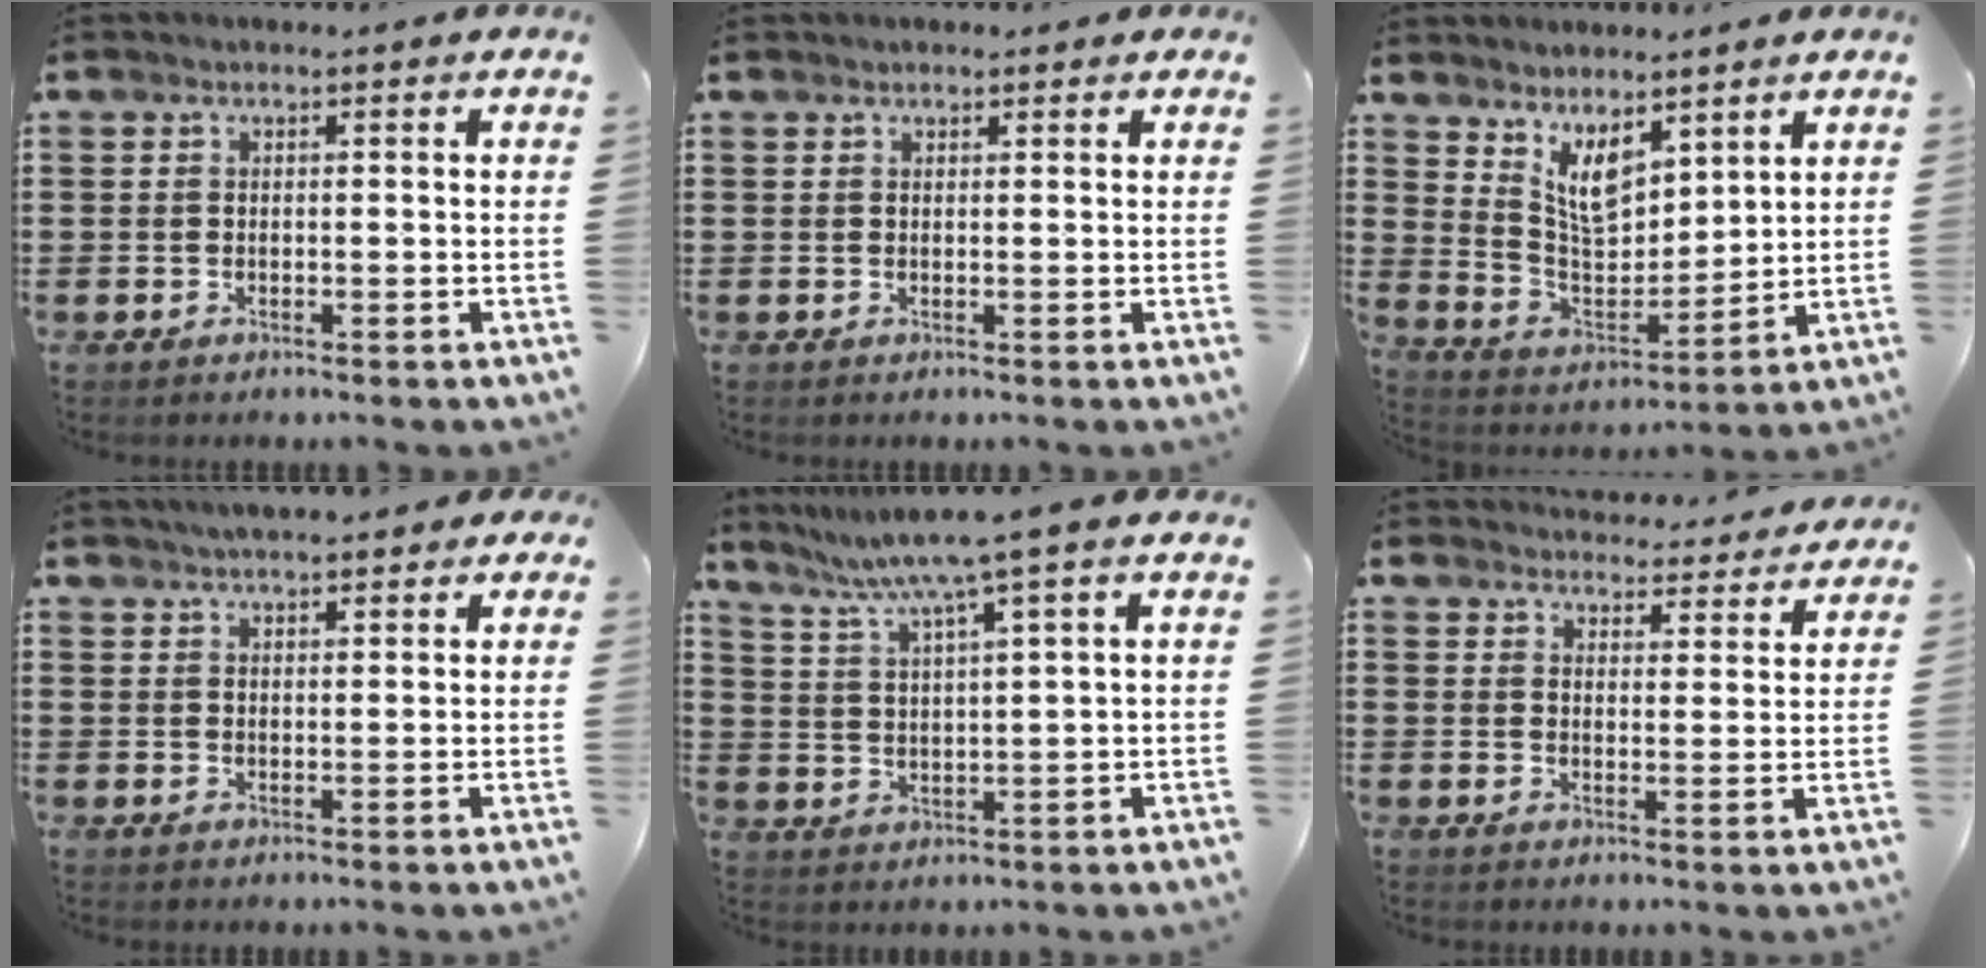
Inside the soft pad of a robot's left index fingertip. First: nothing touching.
{"total": 0.9, "force": [0.8, 0.2, 0.3], "torque": [-0.007, 0.002, 0.016]}
{"total": 7.0, "force": [5.0, 3.4, 3.4], "torque": [-0.073, -0.021, 0.091]}
{"total": 3.3, "force": [2.9, 0.5, 1.5], "torque": [-0.037, 0.001, 0.054]}
{"total": 7.1, "force": [5.0, -1.0, 4.9], "torque": [-0.111, -0.027, 0.081]}
{"total": 4.0, "force": [4.0, 0.3, 0.1], "torque": [-0.012, -0.030, 0.069]}